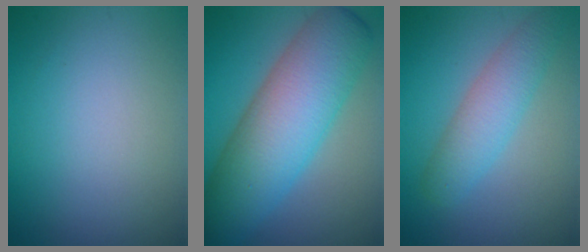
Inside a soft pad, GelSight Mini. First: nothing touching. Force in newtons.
{"total": 10.1, "press": 10.1, "slide": 0.3}
{"total": 3.7, "press": 3.7, "slide": 0.1}